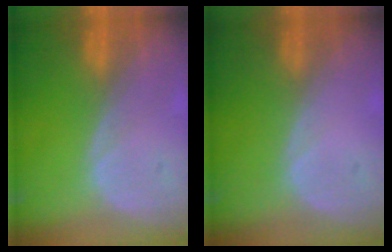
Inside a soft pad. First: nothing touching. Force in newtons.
{"total": 0.0}